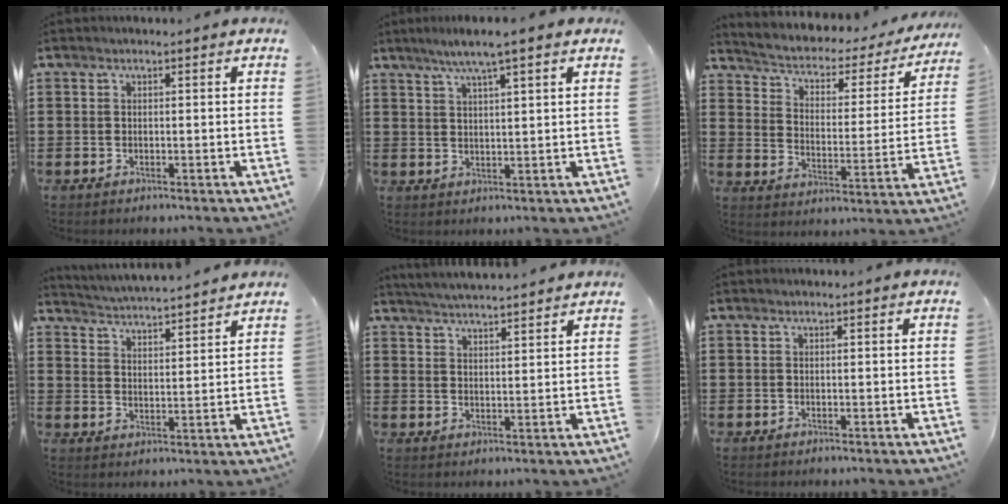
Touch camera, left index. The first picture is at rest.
{"total": 5.0, "force": [3.6, -0.1, 3.5], "torque": [-0.076, -0.003, 0.061]}
{"total": 2.3, "force": [1.4, 1.3, 1.3], "torque": [-0.040, -0.021, 0.011]}
{"total": 3.6, "force": [3.5, -0.6, -0.1], "torque": [-0.017, -0.030, 0.058]}
{"total": 3.6, "force": [3.6, -0.7, 0.2], "torque": [-0.016, -0.015, 0.064]}
{"total": 0.0}